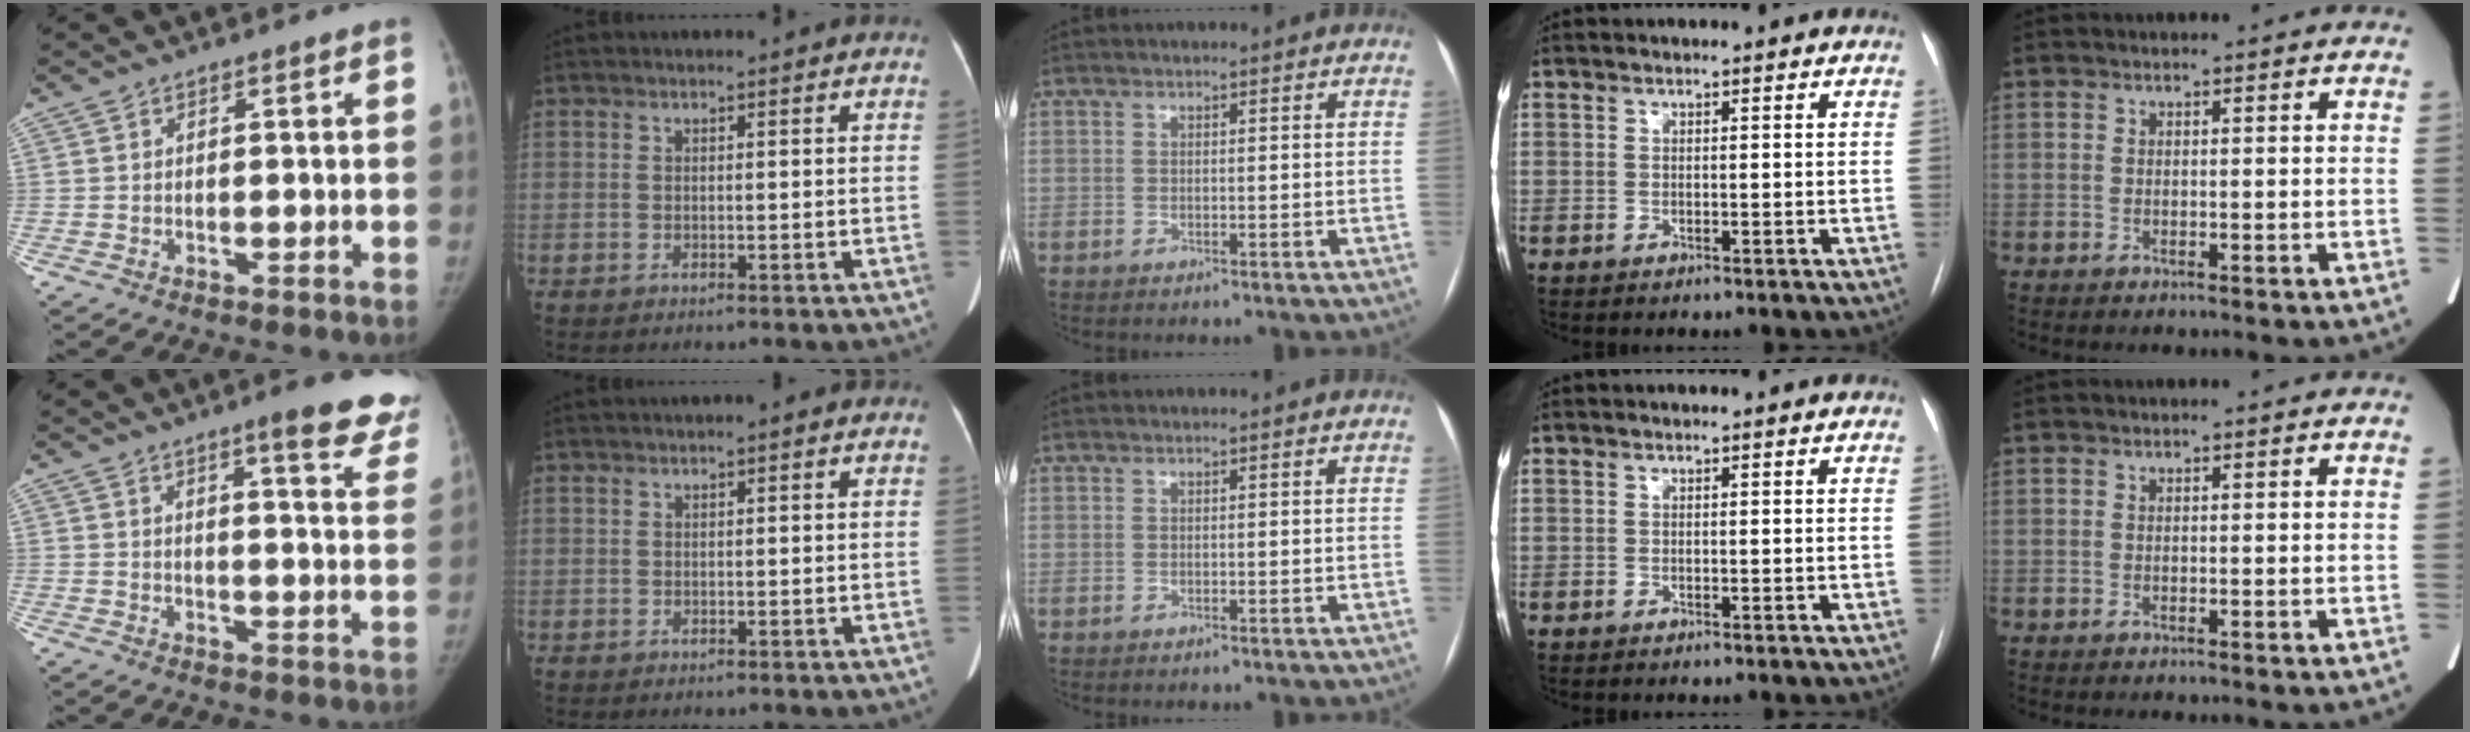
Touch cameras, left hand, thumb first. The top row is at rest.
{"thumb": {"total": 13.8, "force": [10.0, 2.5, 9.2], "torque": [-0.075, -0.050, 0.109]}, "index": {"total": 0.8, "force": [-0.4, 0.6, 0.4], "torque": [0.001, 0.008, -0.010]}}